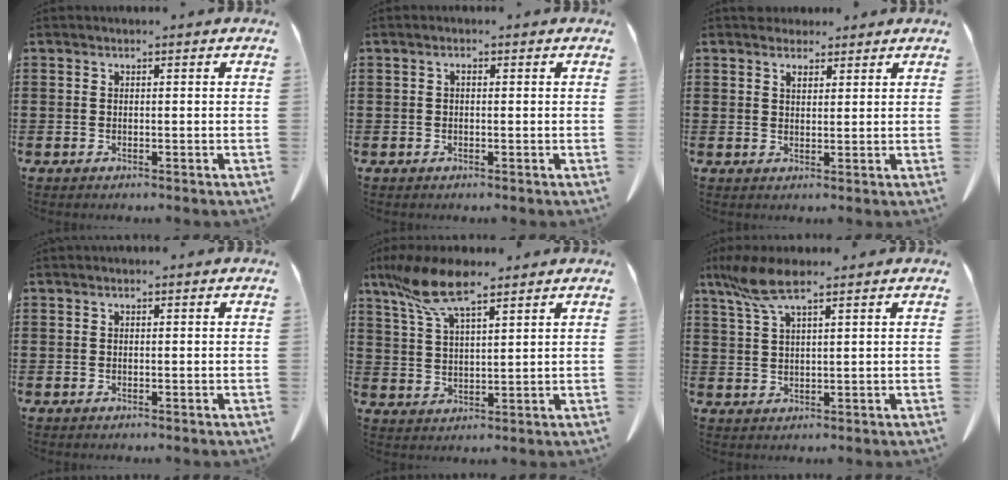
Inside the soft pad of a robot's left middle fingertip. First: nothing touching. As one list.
[{"total": 0.9, "force": [0.0, 0.4, 0.9], "torque": [-0.018, 0.000, -0.001]}, {"total": 2.4, "force": [2.0, 1.1, 0.5], "torque": [-0.008, 0.000, 0.039]}, {"total": 0.0}, {"total": 9.4, "force": [6.8, 2.3, 6.1], "torque": [-0.143, -0.015, 0.123]}, {"total": 6.7, "force": [4.5, 1.2, 4.8], "torque": [-0.120, -0.008, 0.078]}]